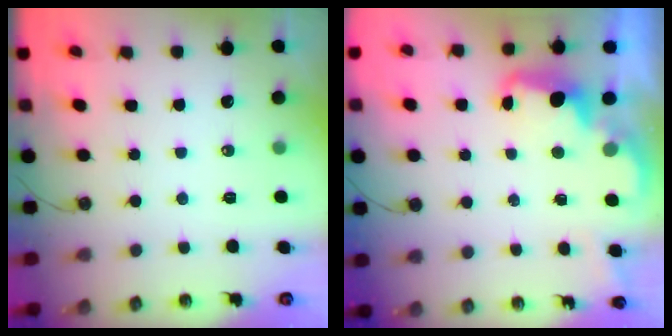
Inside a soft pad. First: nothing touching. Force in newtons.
{"total": 2.6, "press": 2.5, "slide": 0.6}